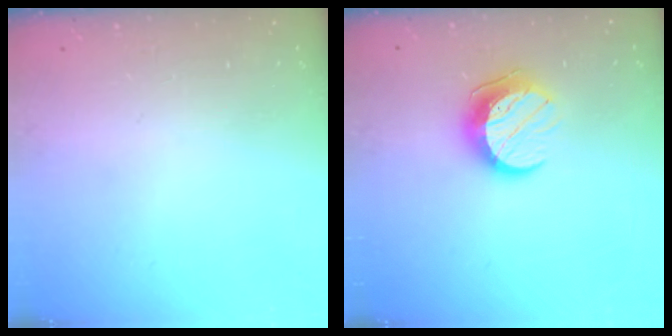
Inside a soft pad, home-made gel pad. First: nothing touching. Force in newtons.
{"total": 10.7, "press": 10.7, "slide": 0.5}